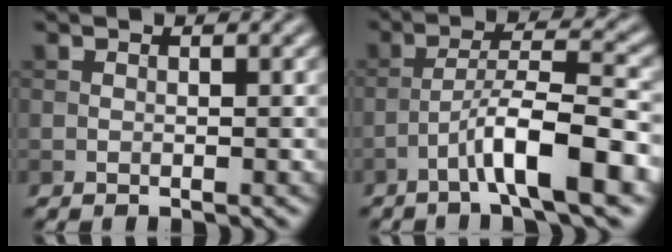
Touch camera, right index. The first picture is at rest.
{"total": 7.4, "force": [-3.6, 1.1, 6.4], "torque": [-0.106, 0.020, -0.063]}